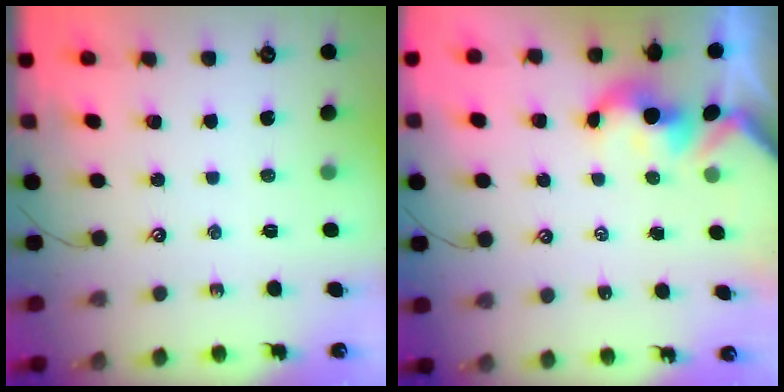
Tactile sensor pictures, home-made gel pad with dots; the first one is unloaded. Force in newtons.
{"total": 1.8, "press": 1.8, "slide": 0.2}